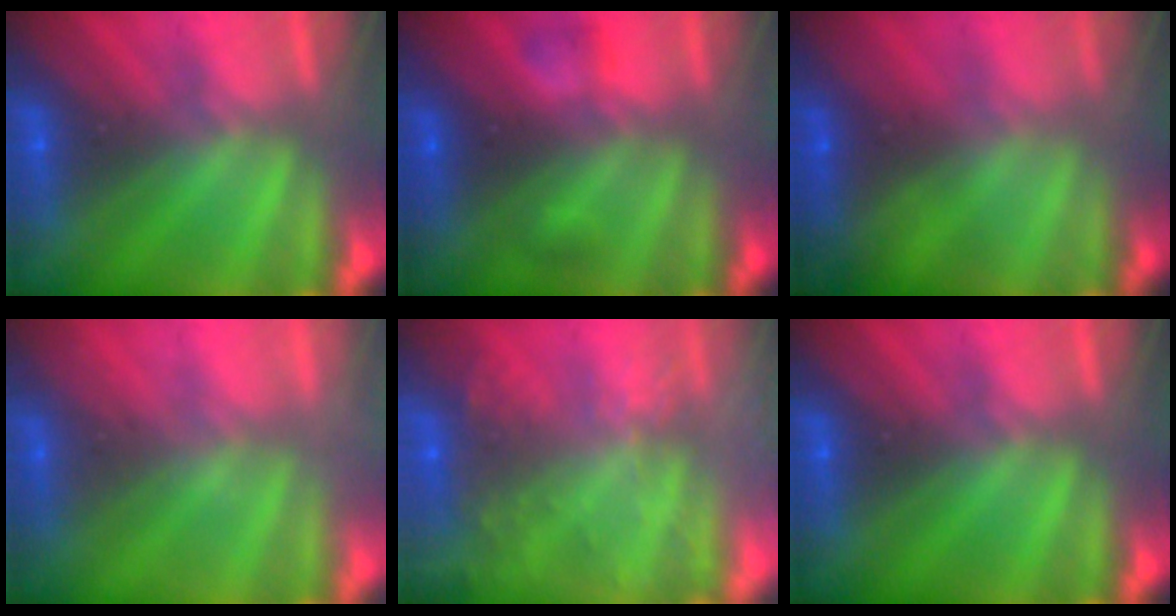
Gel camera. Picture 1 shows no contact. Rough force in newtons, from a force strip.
{"total": 2.0}
{"total": 1.2}
{"total": 2.3}
{"total": 9.2}
{"total": 0.0}